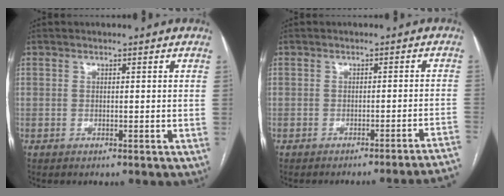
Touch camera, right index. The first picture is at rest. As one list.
[{"total": 11.4, "force": [-10.8, -2.2, 2.7], "torque": [0.005, -0.007, -0.121]}]